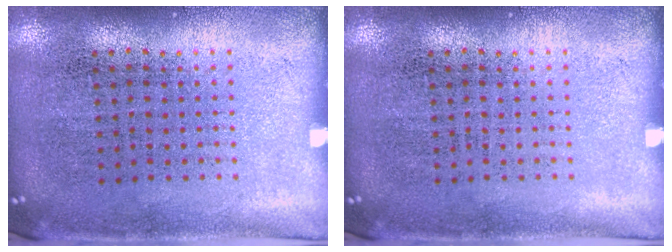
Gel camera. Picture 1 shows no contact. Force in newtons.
{"total": 0.0}